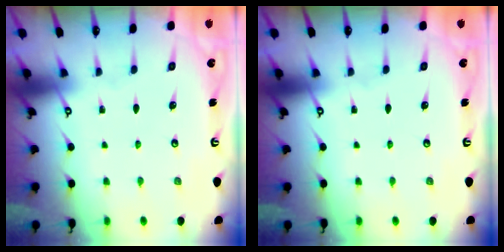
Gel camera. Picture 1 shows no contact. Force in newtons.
{"total": 0.0}